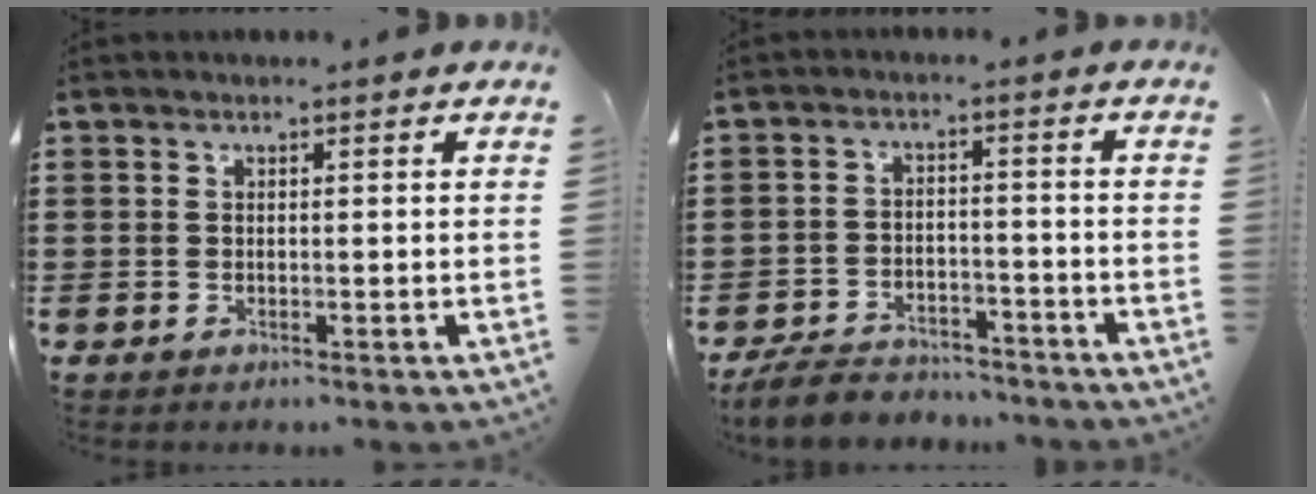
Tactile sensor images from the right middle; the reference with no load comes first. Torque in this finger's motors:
{"motor_torque": [1.73, -0.41, 0.27, 0.05]}